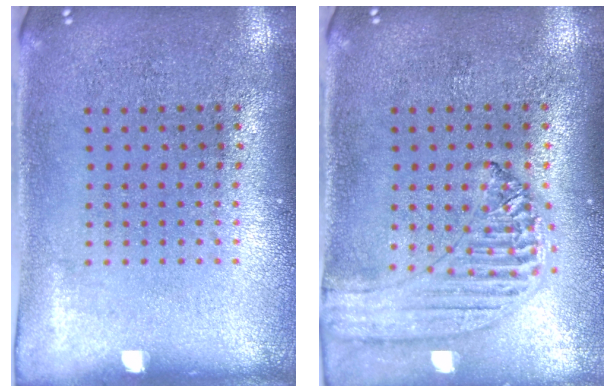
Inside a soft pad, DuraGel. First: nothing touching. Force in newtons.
{"total": 1.2, "press": 1.2, "slide": 0.2}